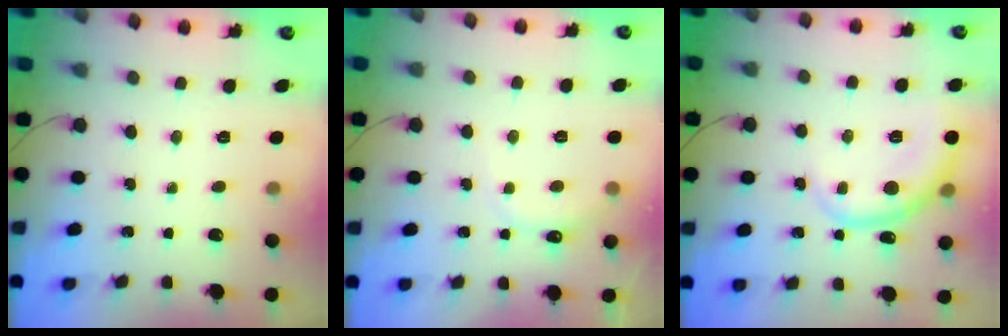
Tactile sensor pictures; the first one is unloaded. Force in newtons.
{"total": 7.6, "press": 7.5, "slide": 1.3}
{"total": 8.6, "press": 8.6, "slide": 0.5}